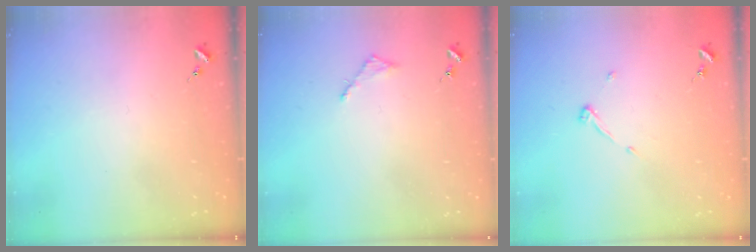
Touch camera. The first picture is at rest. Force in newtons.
{"total": 2.8, "press": 2.7, "slide": 0.3}
{"total": 3.9, "press": 3.9, "slide": 0.5}